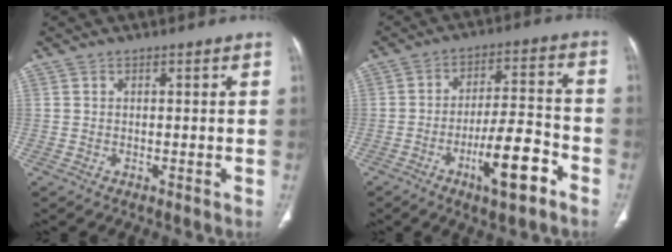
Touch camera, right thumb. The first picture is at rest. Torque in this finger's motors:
{"motor_torque": [2.02, 0.94, 1.04, -1.19, 0.31]}